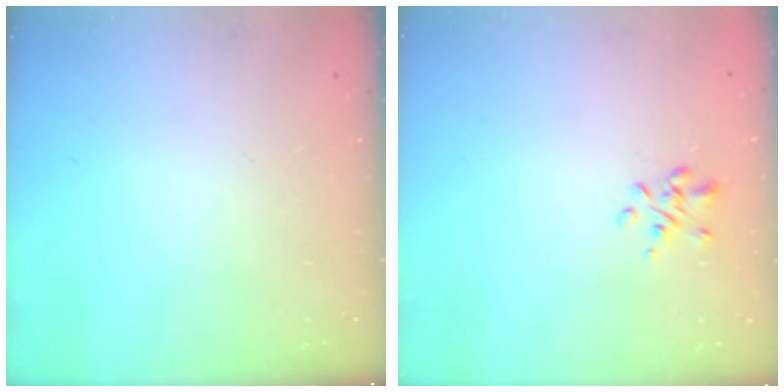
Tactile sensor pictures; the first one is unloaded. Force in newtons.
{"total": 1.6, "press": 1.3, "slide": 0.8}